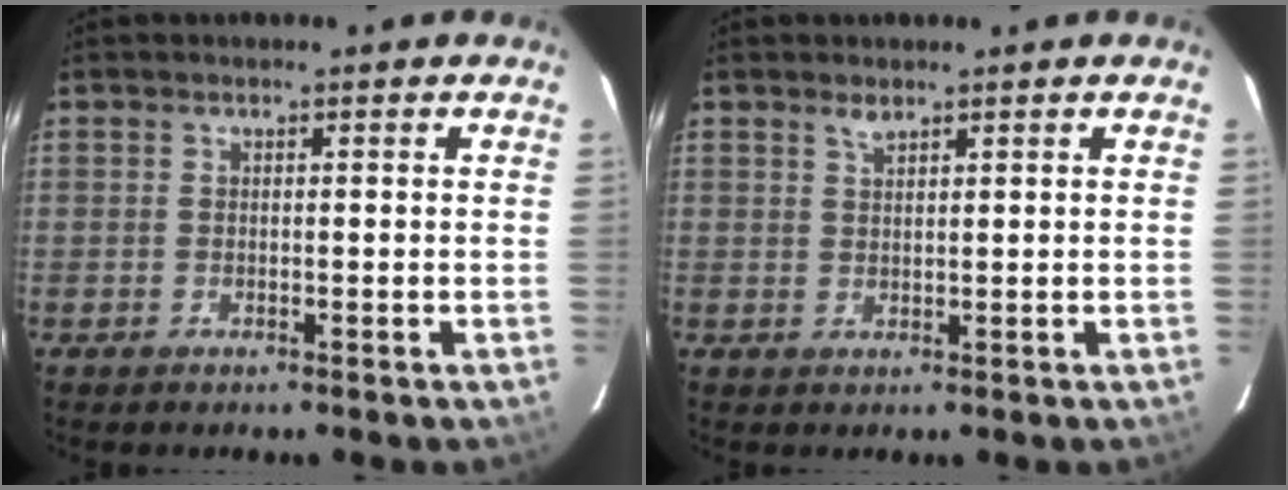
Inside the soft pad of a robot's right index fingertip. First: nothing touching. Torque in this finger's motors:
{"motor_torque": [0.08, 0.06, 0.02, 0.00]}